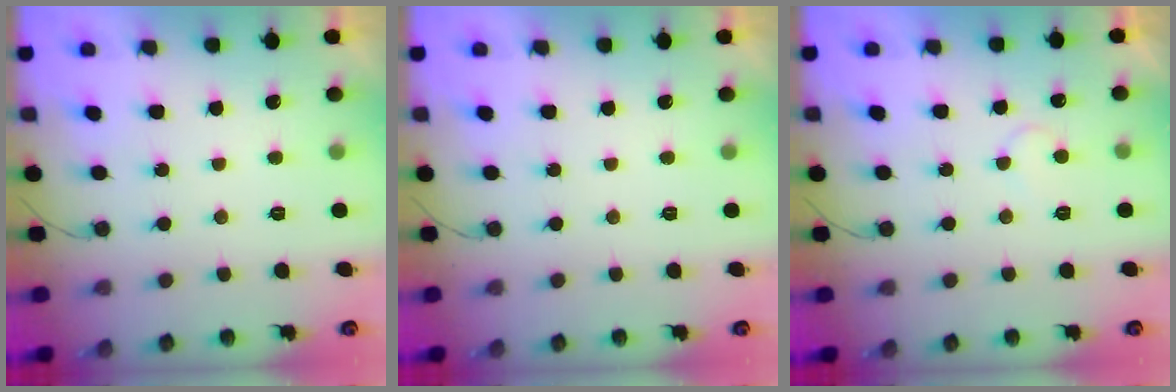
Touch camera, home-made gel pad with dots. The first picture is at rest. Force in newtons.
{"total": 0.0}
{"total": 4.6, "press": 4.6, "slide": 0.3}